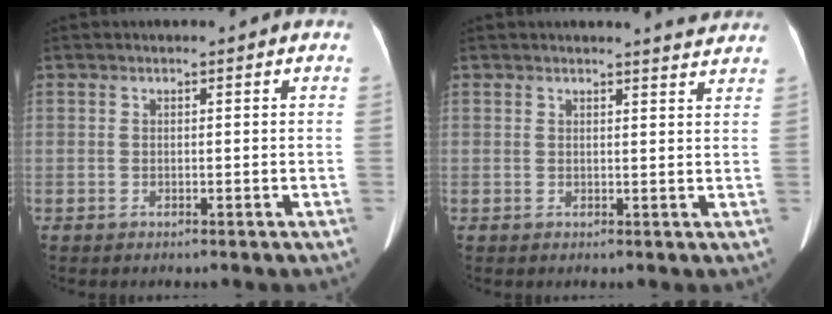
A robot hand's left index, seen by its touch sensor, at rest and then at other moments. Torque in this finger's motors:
{"motor_torque": [0.58, -1.29, -0.03, 0.01]}